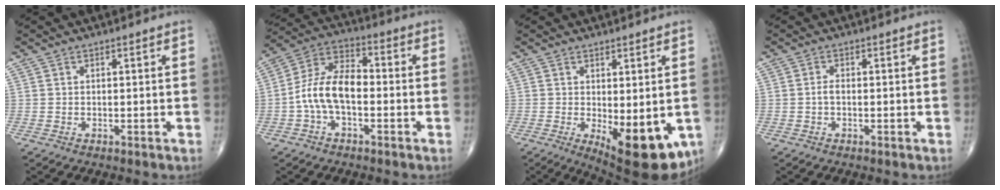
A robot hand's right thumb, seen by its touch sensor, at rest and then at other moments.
{"total": 11.0, "force": [-2.0, 6.0, 9.0], "torque": [-0.166, 0.042, -0.048]}
{"total": 13.1, "force": [-3.4, 5.2, 11.5], "torque": [-0.139, -0.025, -0.034]}
{"total": 1.2, "force": [-0.3, 0.6, 1.0], "torque": [-0.016, 0.002, -0.009]}